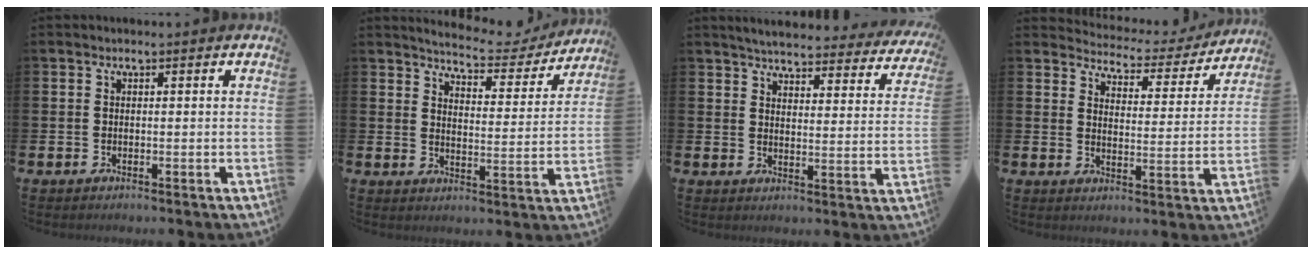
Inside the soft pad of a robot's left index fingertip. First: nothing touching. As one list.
[{"total": 5.3, "force": [5.2, 0.8, 1.1], "torque": [-0.030, -0.042, 0.083]}, {"total": 4.5, "force": [4.3, 0.5, 1.1], "torque": [-0.035, -0.035, 0.069]}, {"total": 3.9, "force": [3.8, 0.9, 0.2], "torque": [-0.021, -0.039, 0.058]}]